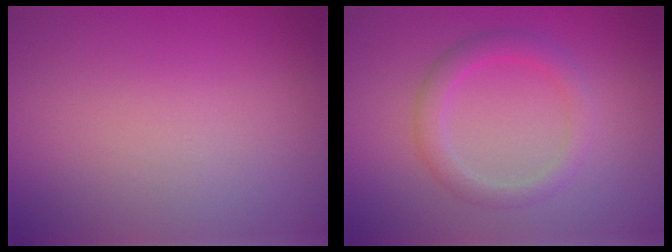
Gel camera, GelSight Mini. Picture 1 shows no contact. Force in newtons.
{"total": 2.5, "press": 2.5, "slide": 0.2}